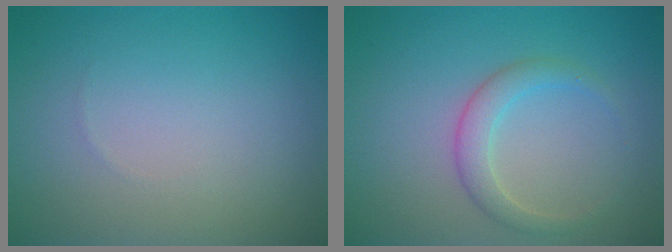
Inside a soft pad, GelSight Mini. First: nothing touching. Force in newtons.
{"total": 2.3, "press": 2.3, "slide": 0.1}